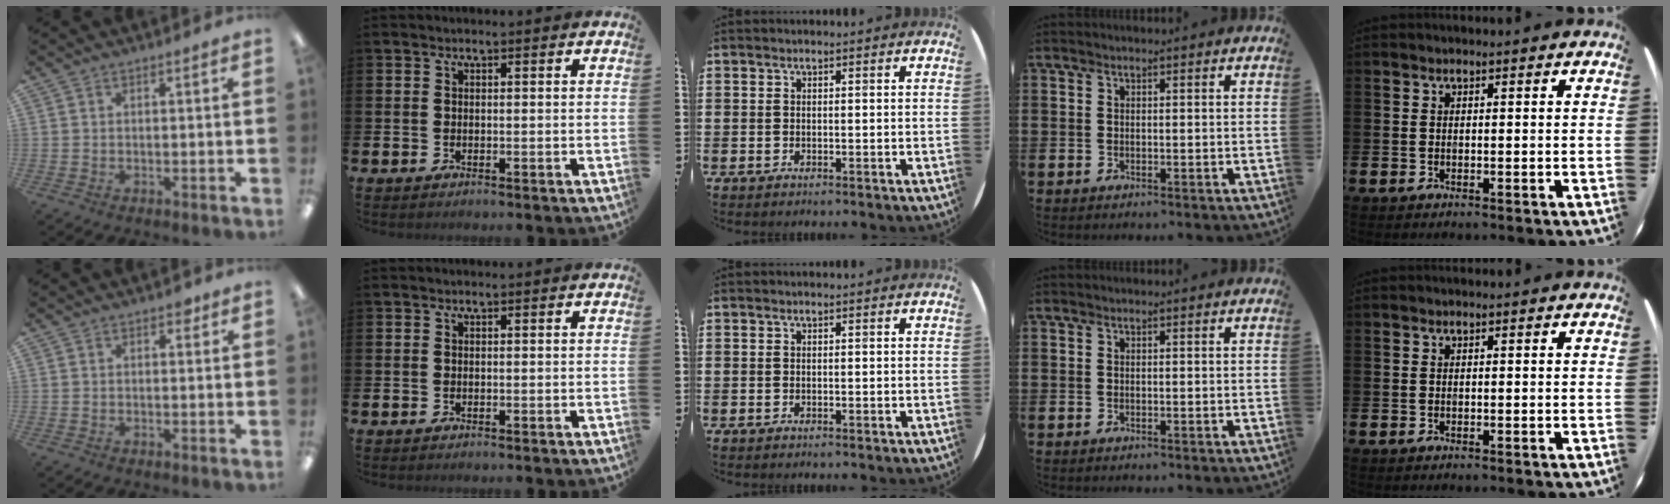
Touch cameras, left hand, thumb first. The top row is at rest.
{"thumb": {"total": 1.4, "force": [0.8, 0.8, 0.9], "torque": [-0.010, -0.001, 0.012]}}